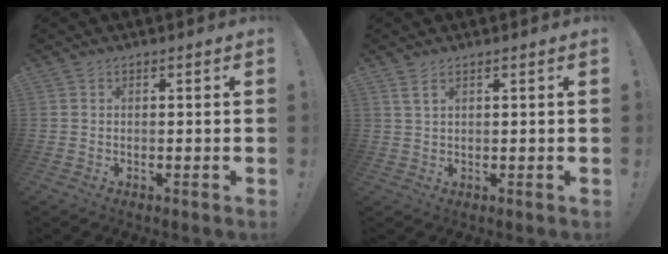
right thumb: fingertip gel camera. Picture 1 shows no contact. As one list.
[{"total": 2.7, "force": [1.5, 0.8, 2.0], "torque": [-0.036, -0.003, 0.026]}]